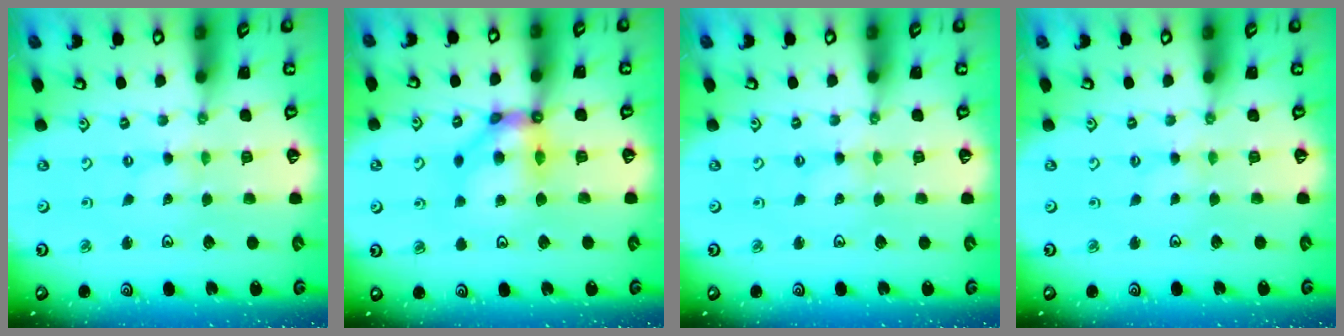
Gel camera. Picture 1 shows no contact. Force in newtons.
{"total": 10.0, "press": 10.0, "slide": 0.9}
{"total": 0.8, "press": 0.7, "slide": 0.3}
{"total": 2.1, "press": 2.0, "slide": 0.4}